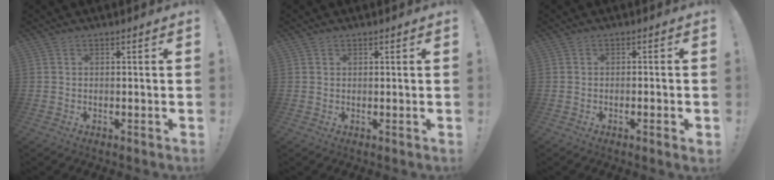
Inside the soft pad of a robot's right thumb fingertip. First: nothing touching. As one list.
[{"total": 0.7, "force": [0.6, 0.4, 0.0], "torque": [0.009, -0.005, 0.010]}, {"total": 2.0, "force": [-1.1, -0.2, 1.6], "torque": [-0.029, 0.001, -0.018]}]